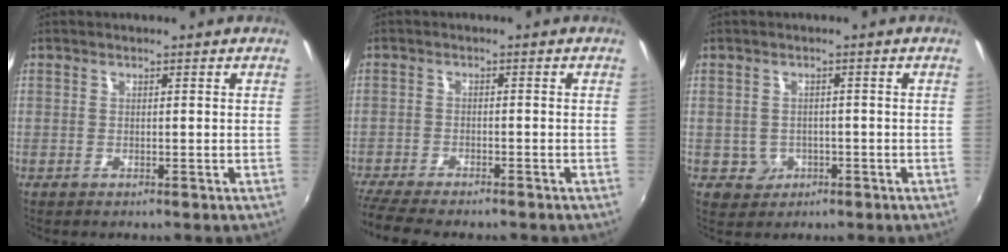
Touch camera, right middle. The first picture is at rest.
{"total": 8.8, "force": [-7.7, 1.5, 4.1], "torque": [-0.108, -0.034, -0.132]}
{"total": 3.6, "force": [-1.0, 3.4, 0.6], "torque": [-0.023, 0.003, -0.007]}